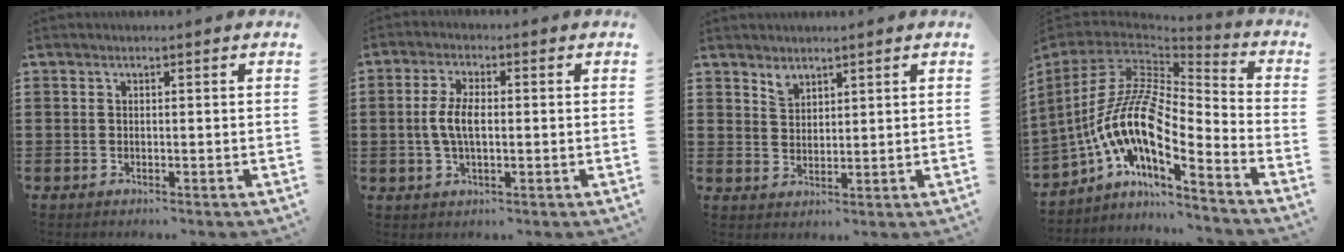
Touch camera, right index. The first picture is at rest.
{"total": 5.0, "force": [-0.2, 2.2, 4.4], "torque": [-0.105, -0.002, -0.012]}
{"total": 2.4, "force": [2.0, 1.2, 0.5], "torque": [-0.014, 0.002, 0.039]}
{"total": 13.2, "force": [-4.6, 5.3, 11.2], "torque": [-0.265, -0.018, -0.108]}